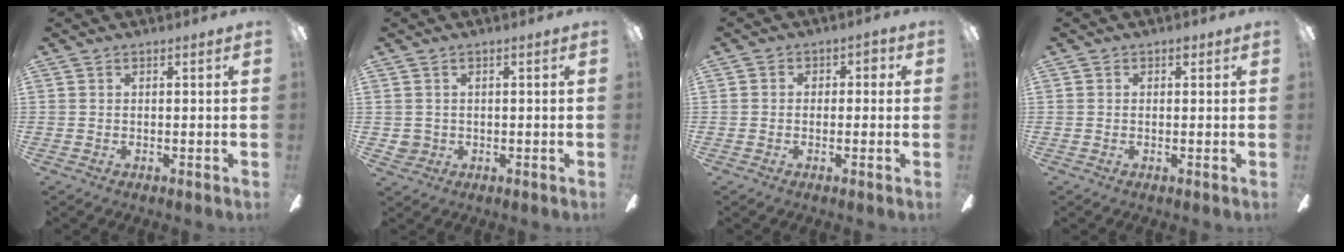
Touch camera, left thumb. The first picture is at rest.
{"total": 2.5, "force": [0.5, 2.4, 0.4], "torque": [-0.012, 0.004, 0.010]}
{"total": 2.7, "force": [-1.1, 2.2, 1.1], "torque": [-0.019, 0.016, -0.022]}
{"total": 1.1, "force": [0.3, 0.9, 0.6], "torque": [-0.005, 0.002, 0.003]}